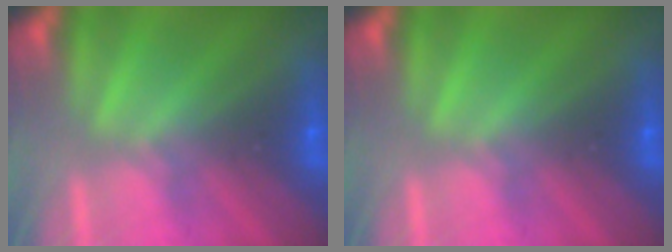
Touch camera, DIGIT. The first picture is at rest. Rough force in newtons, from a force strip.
{"total": 0.0}